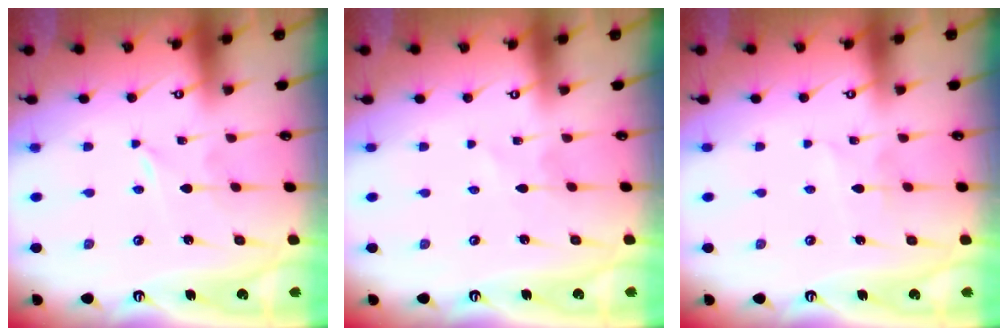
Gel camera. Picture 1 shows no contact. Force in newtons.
{"total": 0.6, "press": 0.6, "slide": 0.1}
{"total": 4.3, "press": 4.3, "slide": 0.4}